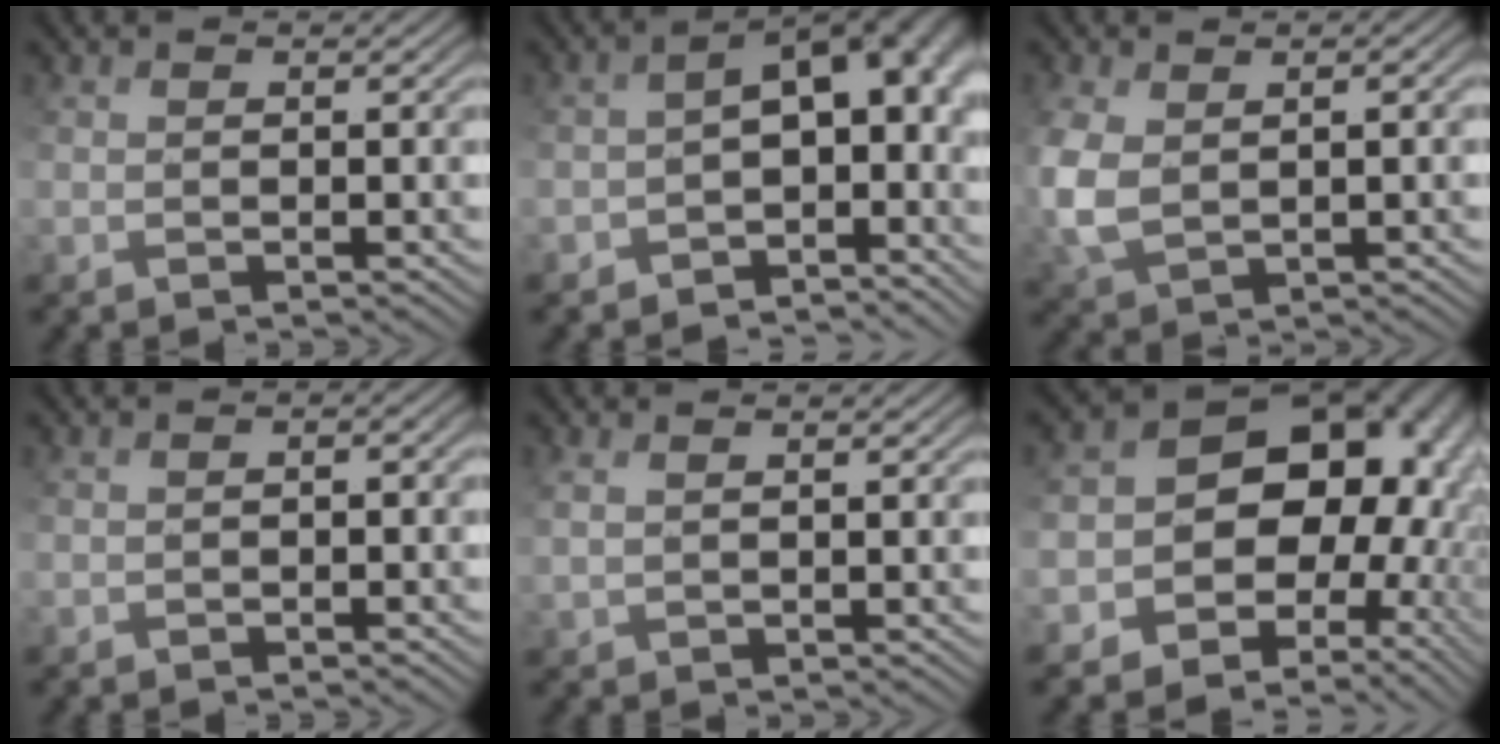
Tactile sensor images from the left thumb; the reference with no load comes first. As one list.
[{"total": 9.5, "force": [-3.2, 5.7, 6.9], "torque": [-0.086, -0.017, -0.045]}, {"total": 6.8, "force": [0.4, 4.2, 5.3], "torque": [-0.136, -0.005, 0.015]}, {"total": 2.0, "force": [-1.1, 1.1, 1.2], "torque": [-0.015, -0.003, -0.016]}, {"total": 1.5, "force": [1.4, 0.3, 0.5], "torque": [-0.013, 0.006, 0.033]}, {"total": 17.7, "force": [0.0, 13.8, 11.0], "torque": [-0.158, -0.037, 0.037]}]